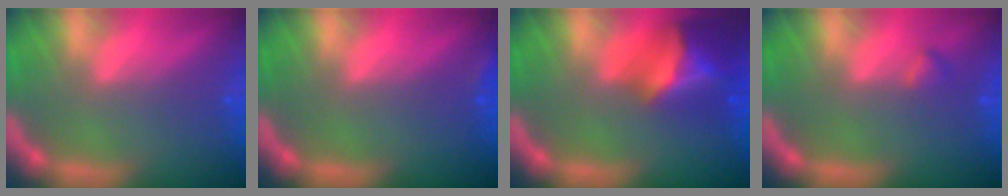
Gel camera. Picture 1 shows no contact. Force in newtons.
{"total": 0.9}
{"total": 8.0}
{"total": 0.9}